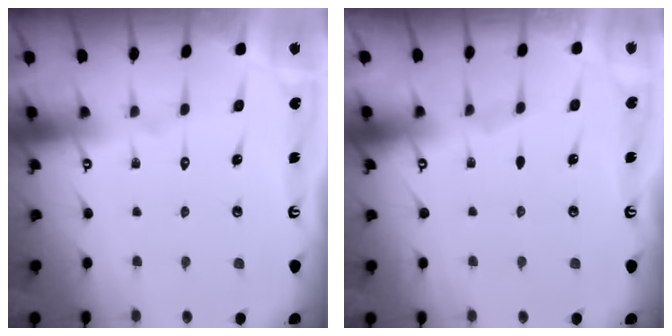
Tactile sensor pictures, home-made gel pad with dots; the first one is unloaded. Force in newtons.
{"total": 1.6, "press": 1.5, "slide": 0.3}